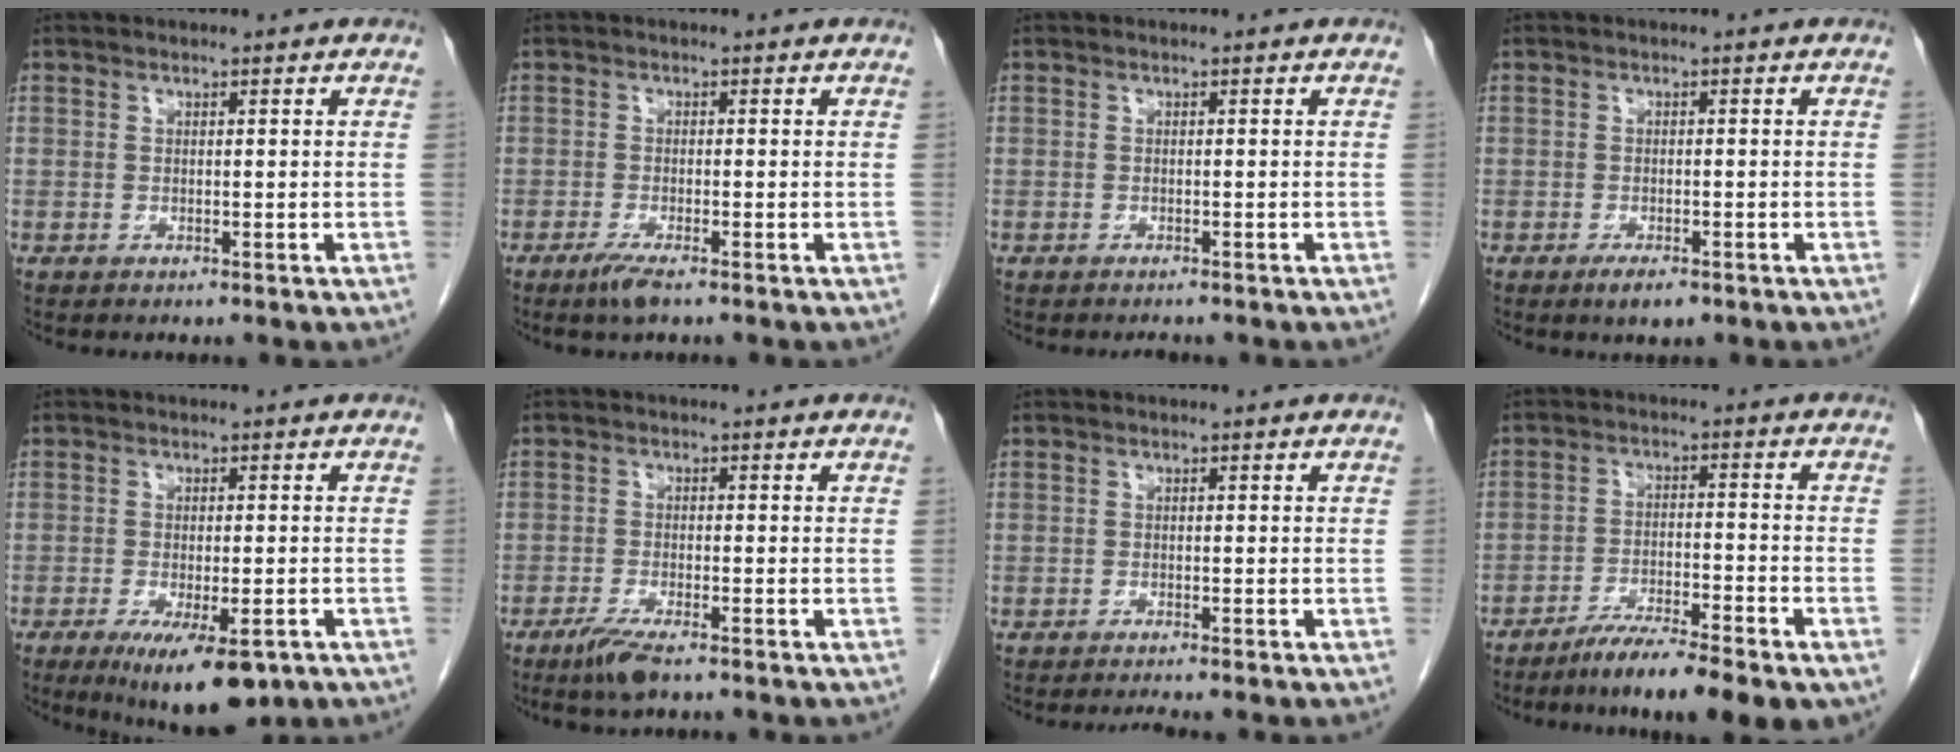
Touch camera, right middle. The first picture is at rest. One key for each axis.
{"total": 2.8, "fx": -1.9, "fy": 0.2, "fz": 2.1, "tx": -0.046, "ty": -0.007, "tz": -0.038}
{"total": 1.1, "fx": -1.0, "fy": 0.2, "fz": 0.3, "tx": -0.009, "ty": -0.004, "tz": -0.012}
{"total": 2.5, "fx": -1.6, "fy": 0.8, "fz": 1.7, "tx": -0.034, "ty": -0.003, "tz": -0.023}
{"total": 9.9, "fx": -5.8, "fy": 2.8, "fz": 7.5, "tx": -0.111, "ty": -0.019, "tz": -0.083}
{"total": 4.4, "fx": -3.0, "fy": 0.5, "fz": 3.1, "tx": -0.066, "ty": -0.011, "tz": -0.057}
{"total": 1.7, "fx": -1.5, "fy": -0.4, "fz": 0.7, "tx": -0.012, "ty": -0.003, "tz": -0.023}
{"total": 10.5, "fx": -7.6, "fy": 1.1, "fz": 7.1, "tx": -0.108, "ty": -0.016, "tz": -0.122}